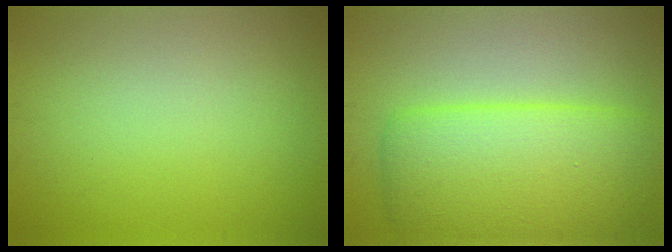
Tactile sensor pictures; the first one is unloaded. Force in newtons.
{"total": 8.3, "press": 8.3, "slide": 0.0}